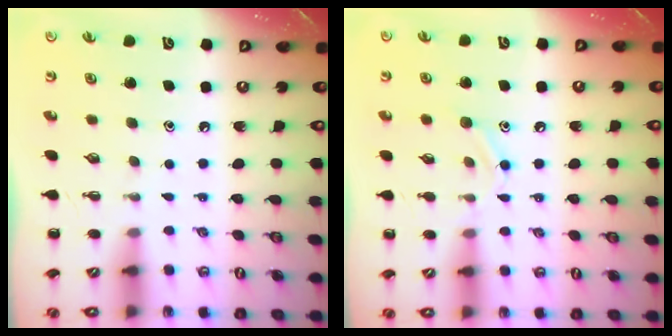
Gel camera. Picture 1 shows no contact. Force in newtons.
{"total": 8.5, "press": 8.4, "slide": 1.3}